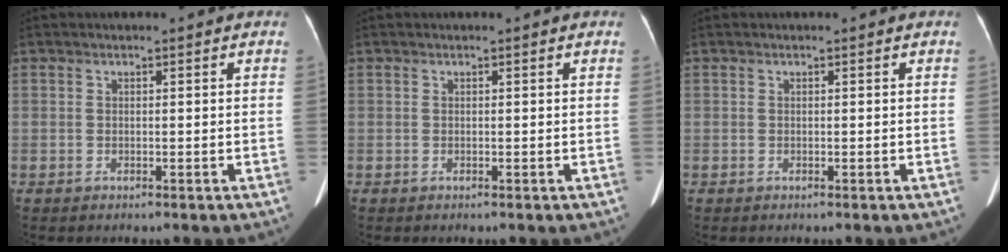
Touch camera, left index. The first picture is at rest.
{"total": 0.0}
{"total": 0.0}